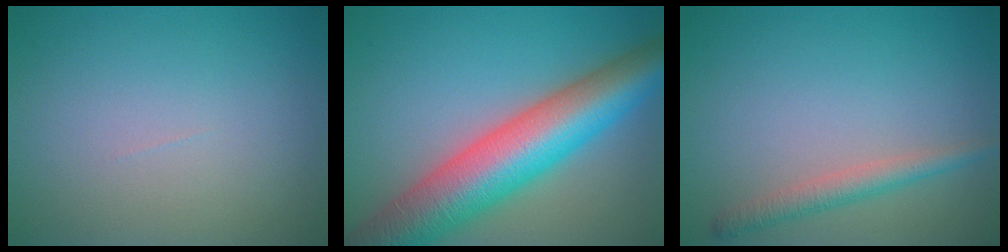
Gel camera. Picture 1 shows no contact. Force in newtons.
{"total": 11.7, "press": 11.7, "slide": 0.6}
{"total": 2.3, "press": 2.3, "slide": 0.1}